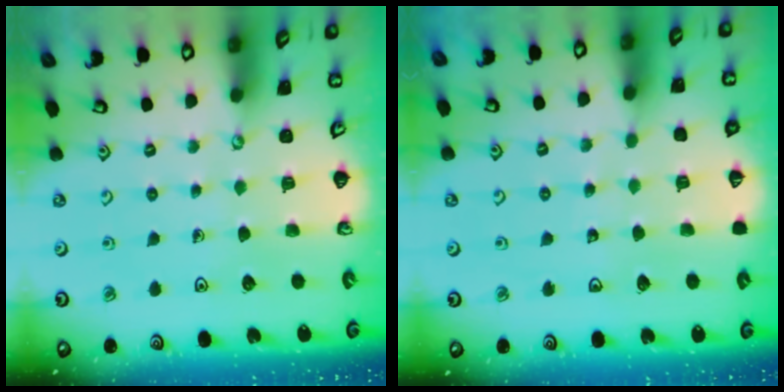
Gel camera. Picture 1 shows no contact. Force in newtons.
{"total": 2.0, "press": 2.0, "slide": 0.2}